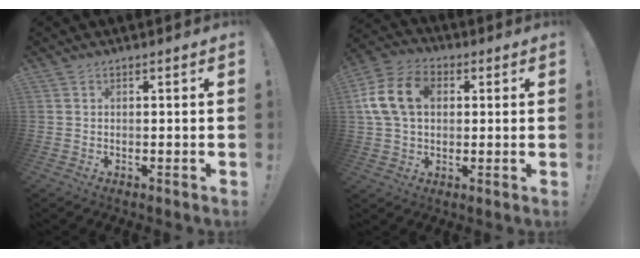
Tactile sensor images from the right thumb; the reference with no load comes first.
{"total": 15.0, "force": [3.1, 10.9, 9.9], "torque": [-0.192, 0.008, 0.060]}